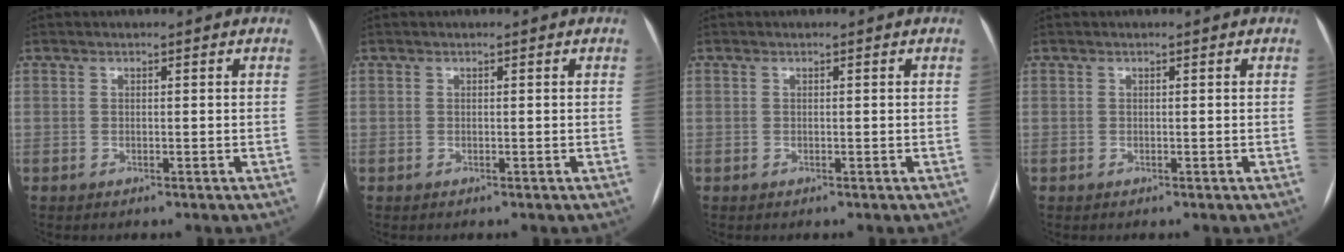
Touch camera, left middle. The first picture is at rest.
{"total": 0.0}
{"total": 0.0}
{"total": 0.0}